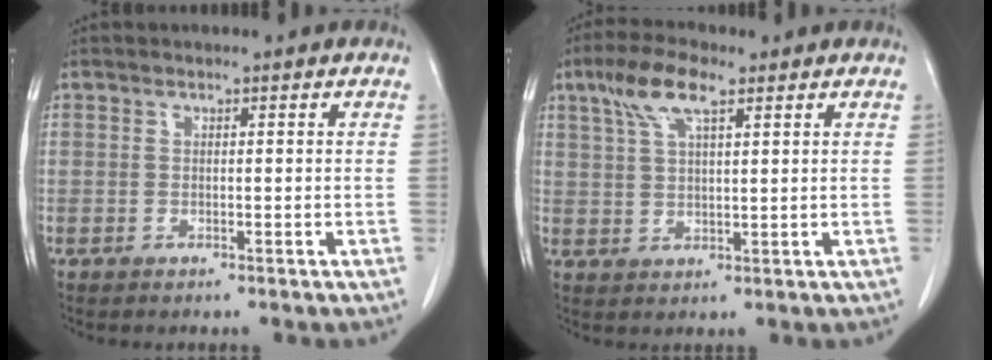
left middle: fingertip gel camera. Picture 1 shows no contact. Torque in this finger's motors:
{"motor_torque": [1.07, -0.88, 0.14, 0.05]}